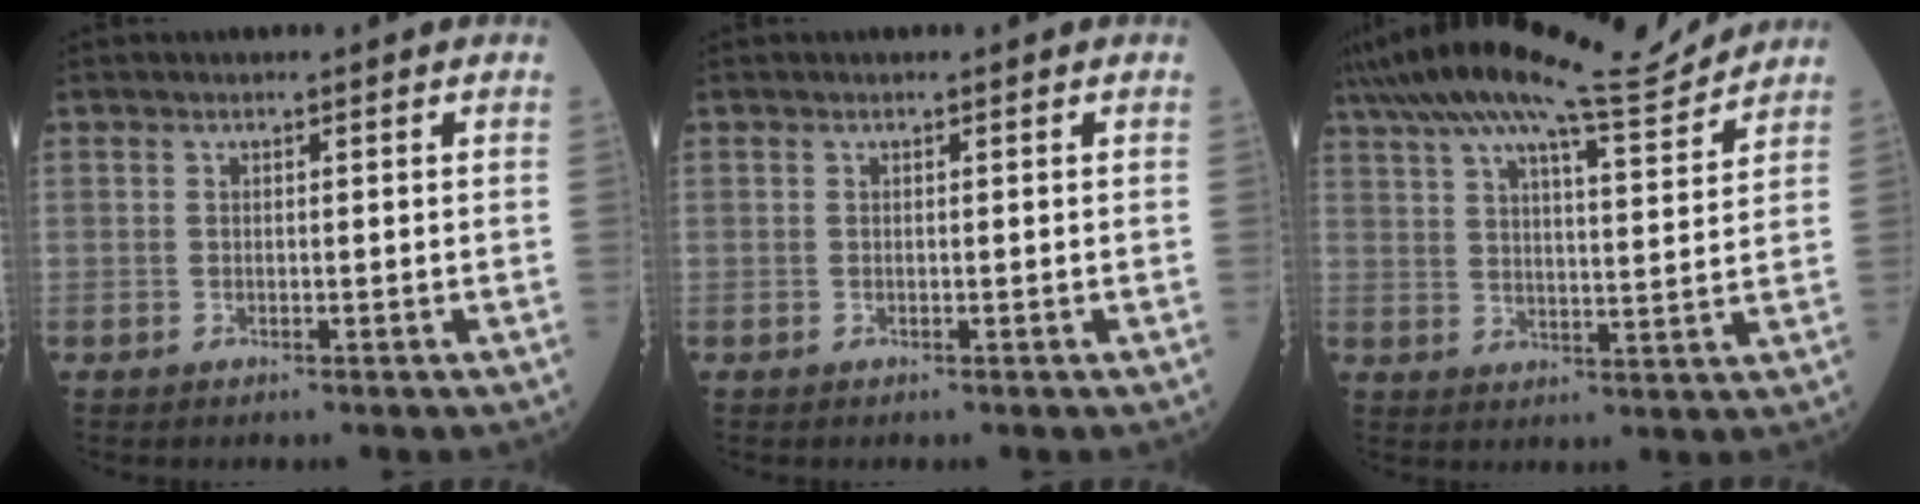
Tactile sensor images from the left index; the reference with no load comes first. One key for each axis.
{"total": 0.0}
{"total": 16.7, "fx": 14.9, "fy": 0.8, "fz": 7.6, "tx": -0.139, "ty": 0.011, "tz": 0.224}